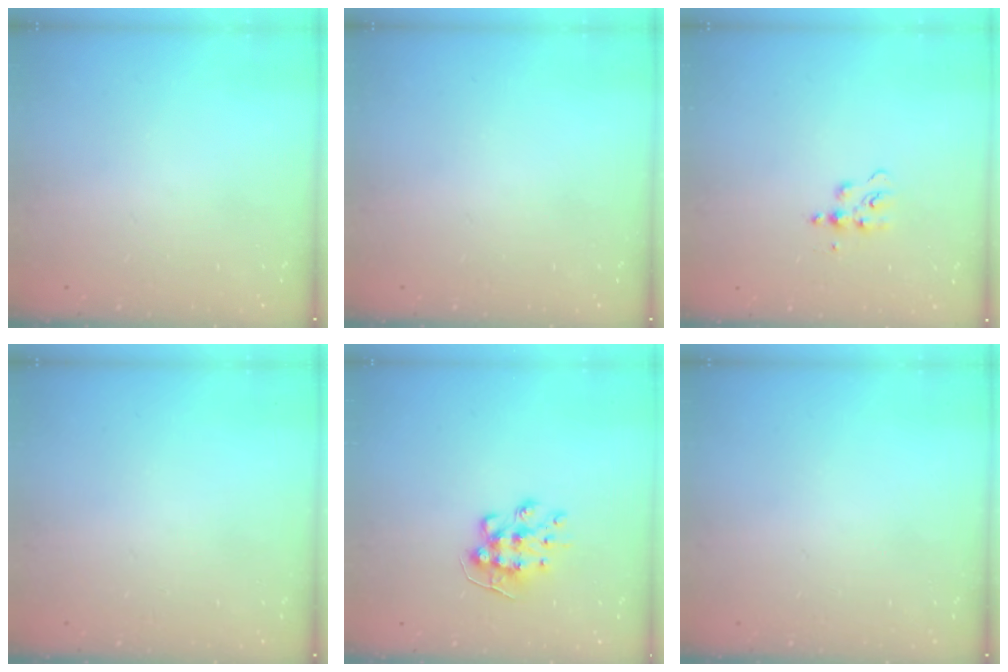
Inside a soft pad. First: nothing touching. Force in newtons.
{"total": 0.0}
{"total": 6.1, "press": 6.1, "slide": 0.6}
{"total": 0.0}
{"total": 9.0, "press": 9.0, "slide": 0.1}
{"total": 0.0}